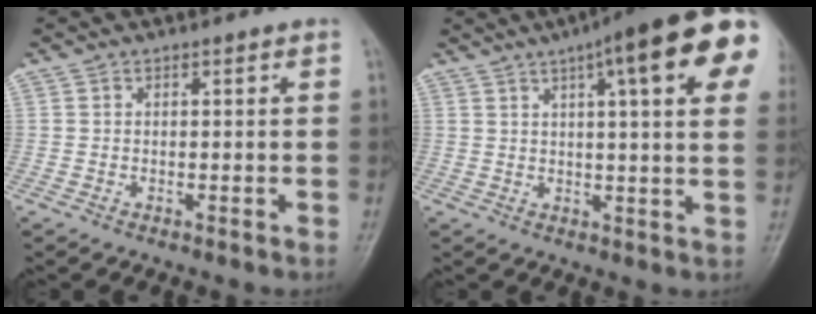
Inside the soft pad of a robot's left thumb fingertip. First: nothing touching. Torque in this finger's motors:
{"motor_torque": [1.30, 0.60, 2.07, -0.70, 0.14]}